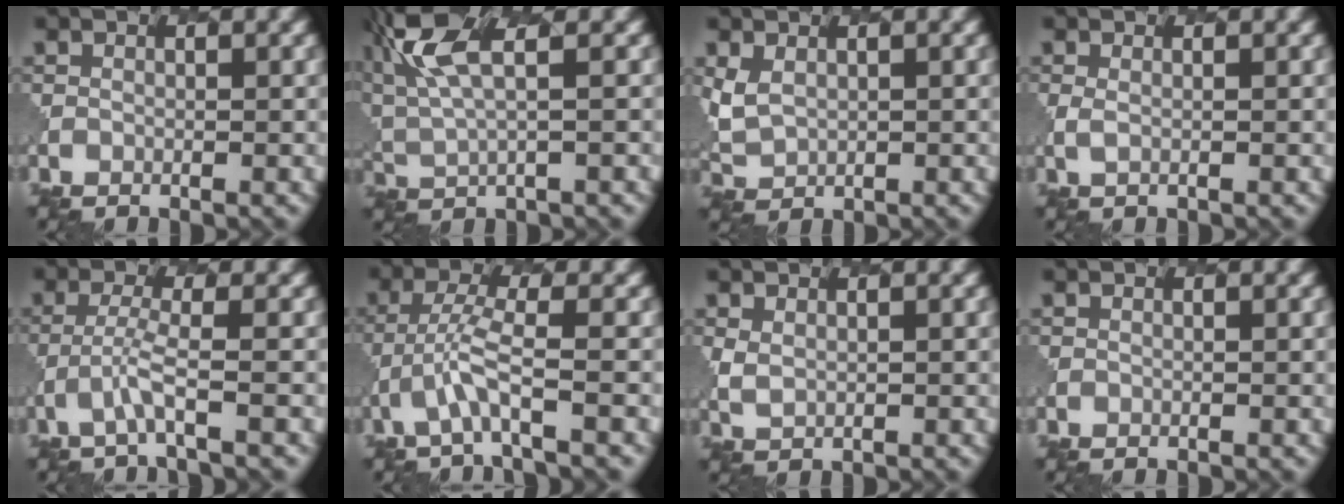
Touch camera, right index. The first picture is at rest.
{"total": 6.8, "force": [3.3, 2.0, 5.6], "torque": [-0.134, 0.010, 0.069]}
{"total": 2.5, "force": [1.1, 1.8, 1.3], "torque": [-0.039, -0.008, 0.027]}
{"total": 1.0, "force": [0.5, 0.3, 0.8], "torque": [-0.015, -0.003, 0.012]}
{"total": 2.2, "force": [-1.0, -0.1, 1.9], "torque": [-0.041, 0.006, -0.027]}
{"total": 2.9, "force": [-1.4, 0.1, 2.6], "torque": [-0.055, 0.010, -0.032]}
{"total": 1.3, "force": [0.8, 0.7, 0.7], "torque": [-0.020, -0.005, 0.022]}
{"total": 0.0}